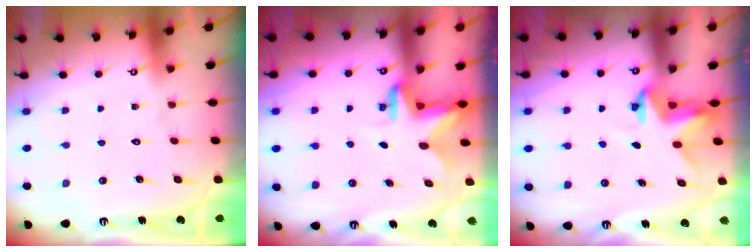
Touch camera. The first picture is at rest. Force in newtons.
{"total": 2.6, "press": 2.6, "slide": 0.5}
{"total": 3.5, "press": 3.5, "slide": 0.3}